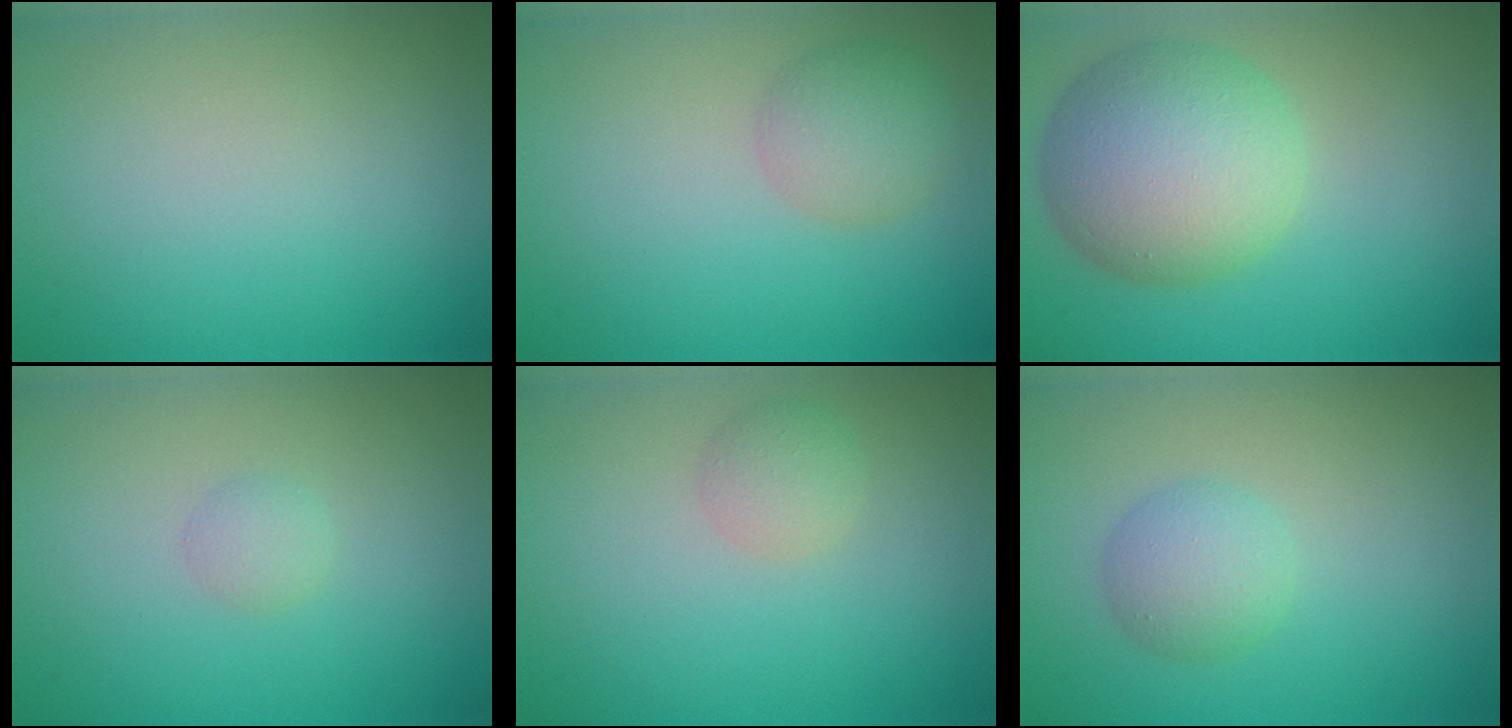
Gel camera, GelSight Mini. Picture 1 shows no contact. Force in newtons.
{"total": 2.9, "press": 2.8, "slide": 0.3}
{"total": 8.5, "press": 8.5, "slide": 0.4}
{"total": 1.0, "press": 1.0, "slide": 0.1}
{"total": 1.7, "press": 1.7, "slide": 0.1}
{"total": 2.6, "press": 2.6, "slide": 0.1}